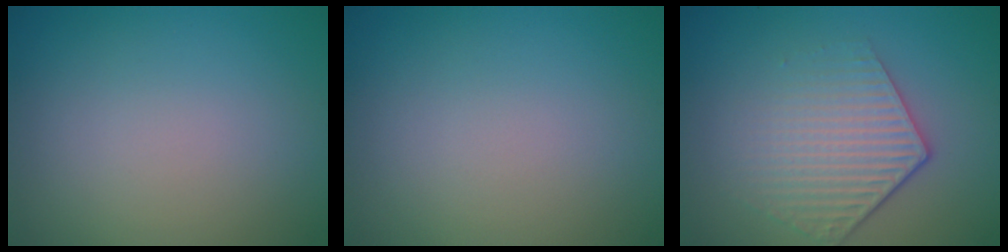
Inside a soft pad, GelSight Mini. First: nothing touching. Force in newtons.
{"total": 0.0}
{"total": 4.3, "press": 3.1, "slide": 2.9}